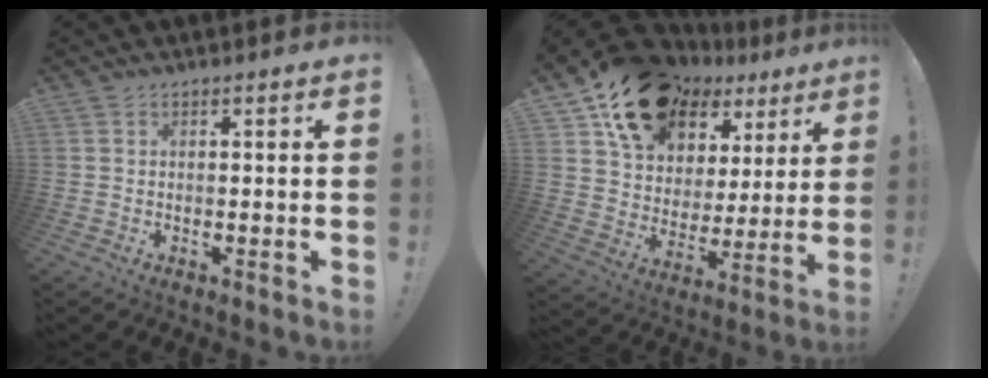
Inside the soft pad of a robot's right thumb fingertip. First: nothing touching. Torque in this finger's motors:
{"motor_torque": [0.09, 3.10, 1.23, 0.97, 0.15]}